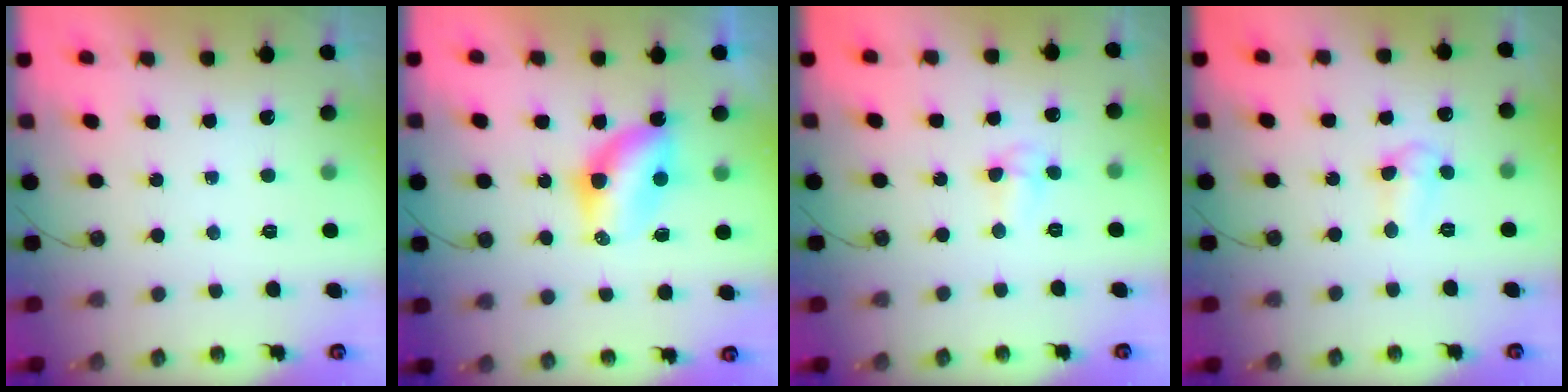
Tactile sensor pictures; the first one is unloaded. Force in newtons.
{"total": 6.8, "press": 6.8, "slide": 0.1}
{"total": 5.8, "press": 5.6, "slide": 1.4}
{"total": 5.3, "press": 5.2, "slide": 0.6}